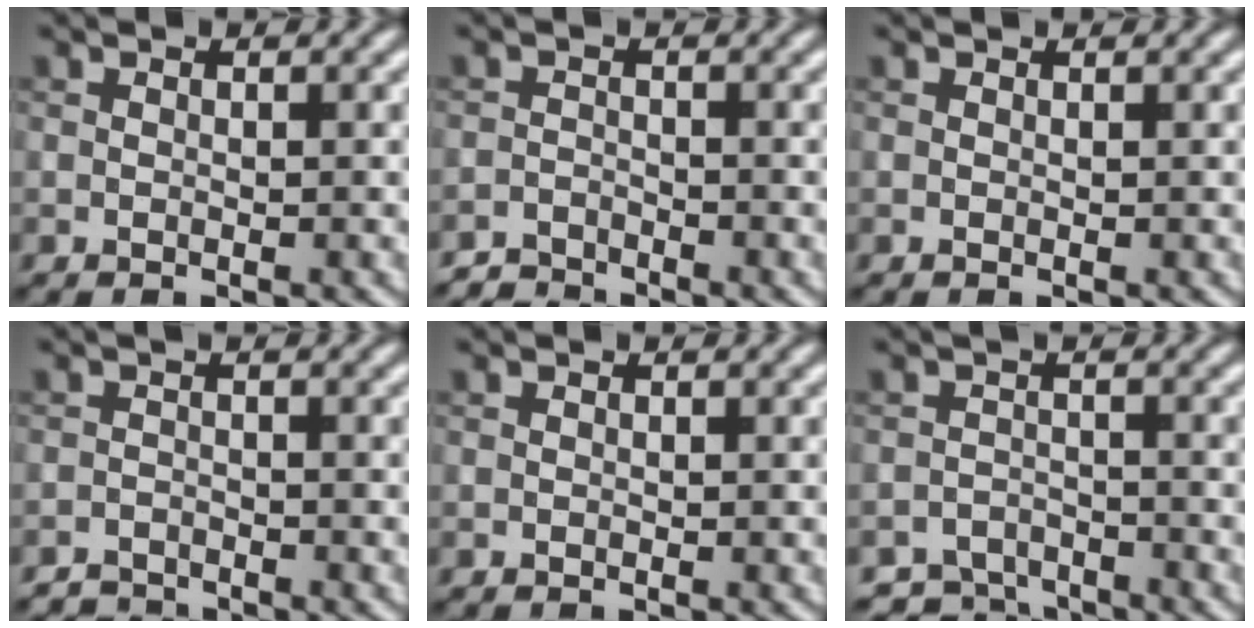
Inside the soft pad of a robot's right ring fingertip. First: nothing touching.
{"total": 1.9, "force": [-1.9, 0.2, 0.0], "torque": [0.001, -0.002, -0.042]}
{"total": 0.0}
{"total": 1.6, "force": [-1.6, 0.2, 0.0], "torque": [0.003, -0.003, -0.032]}
{"total": 0.0}
{"total": 3.3, "force": [-3.2, 1.0, 0.3], "torque": [0.004, -0.006, -0.059]}